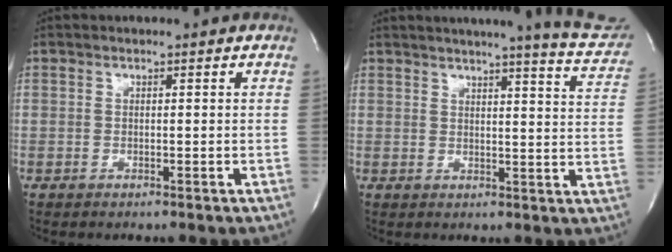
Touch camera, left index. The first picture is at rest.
{"total": 15.9, "force": [14.4, 0.3, 6.8], "torque": [-0.085, -0.055, 0.151]}